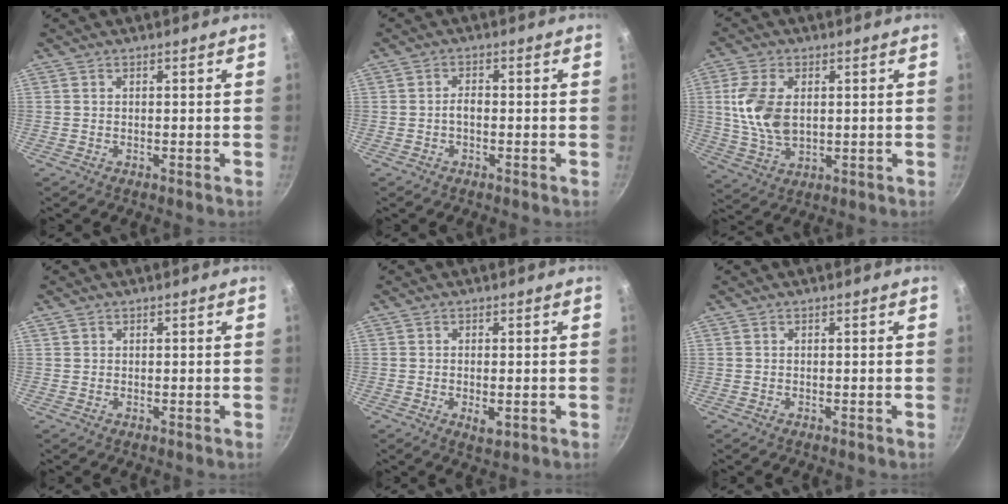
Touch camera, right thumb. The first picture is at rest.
{"total": 1.9, "force": [-0.5, 1.1, 1.5], "torque": [-0.019, 0.012, -0.009]}
{"total": 10.6, "force": [1.5, 6.5, 8.2], "torque": [-0.160, -0.012, 0.035]}
{"total": 0.6, "force": [0.4, 0.5, 0.1], "torque": [0.001, 0.002, 0.004]}
{"total": 2.9, "force": [-0.7, 1.3, 2.5], "torque": [-0.044, -0.007, -0.009]}
{"total": 0.0}